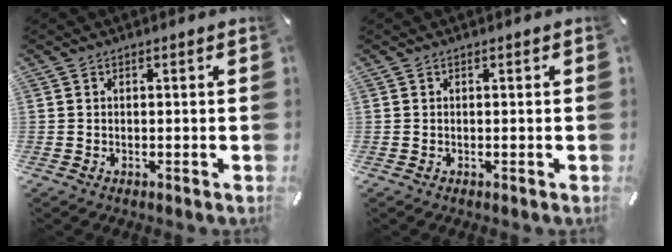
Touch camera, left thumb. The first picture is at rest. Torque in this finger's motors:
{"motor_torque": [-0.05, -0.05, 0.00, 0.02, 0.00]}